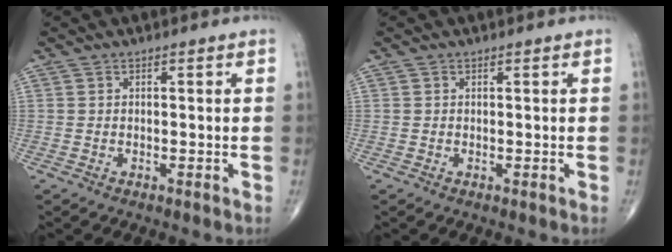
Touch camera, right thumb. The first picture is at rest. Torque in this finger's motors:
{"motor_torque": [-0.37, 0.15, -0.17, -0.10, 0.00]}